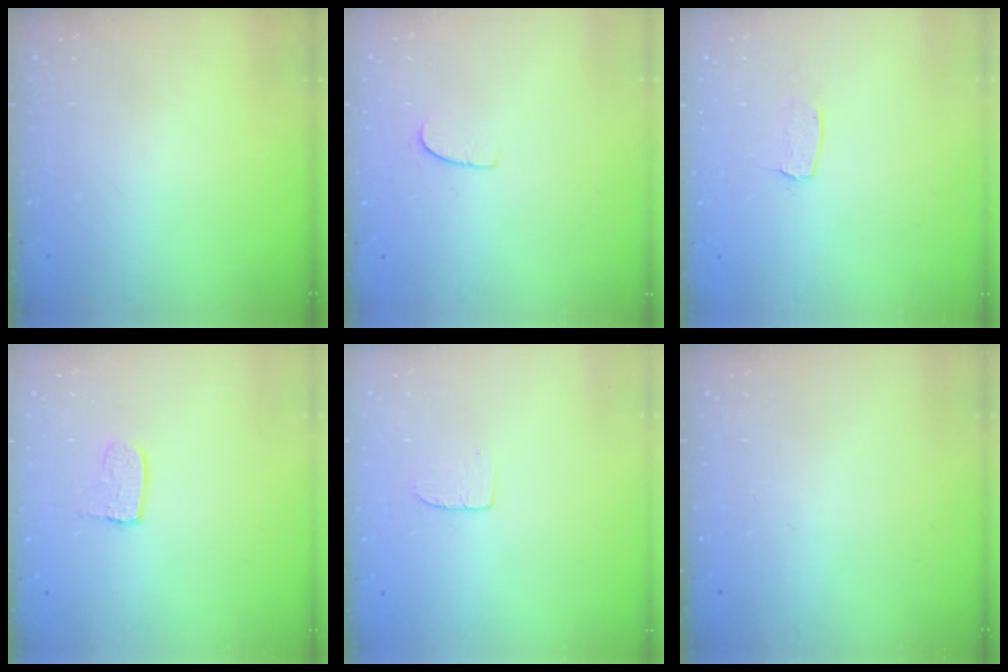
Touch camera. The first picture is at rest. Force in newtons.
{"total": 5.4, "press": 5.4, "slide": 0.4}
{"total": 2.9, "press": 2.9, "slide": 0.2}
{"total": 6.3, "press": 6.3, "slide": 0.3}
{"total": 3.7, "press": 3.7, "slide": 0.3}
{"total": 0.0}